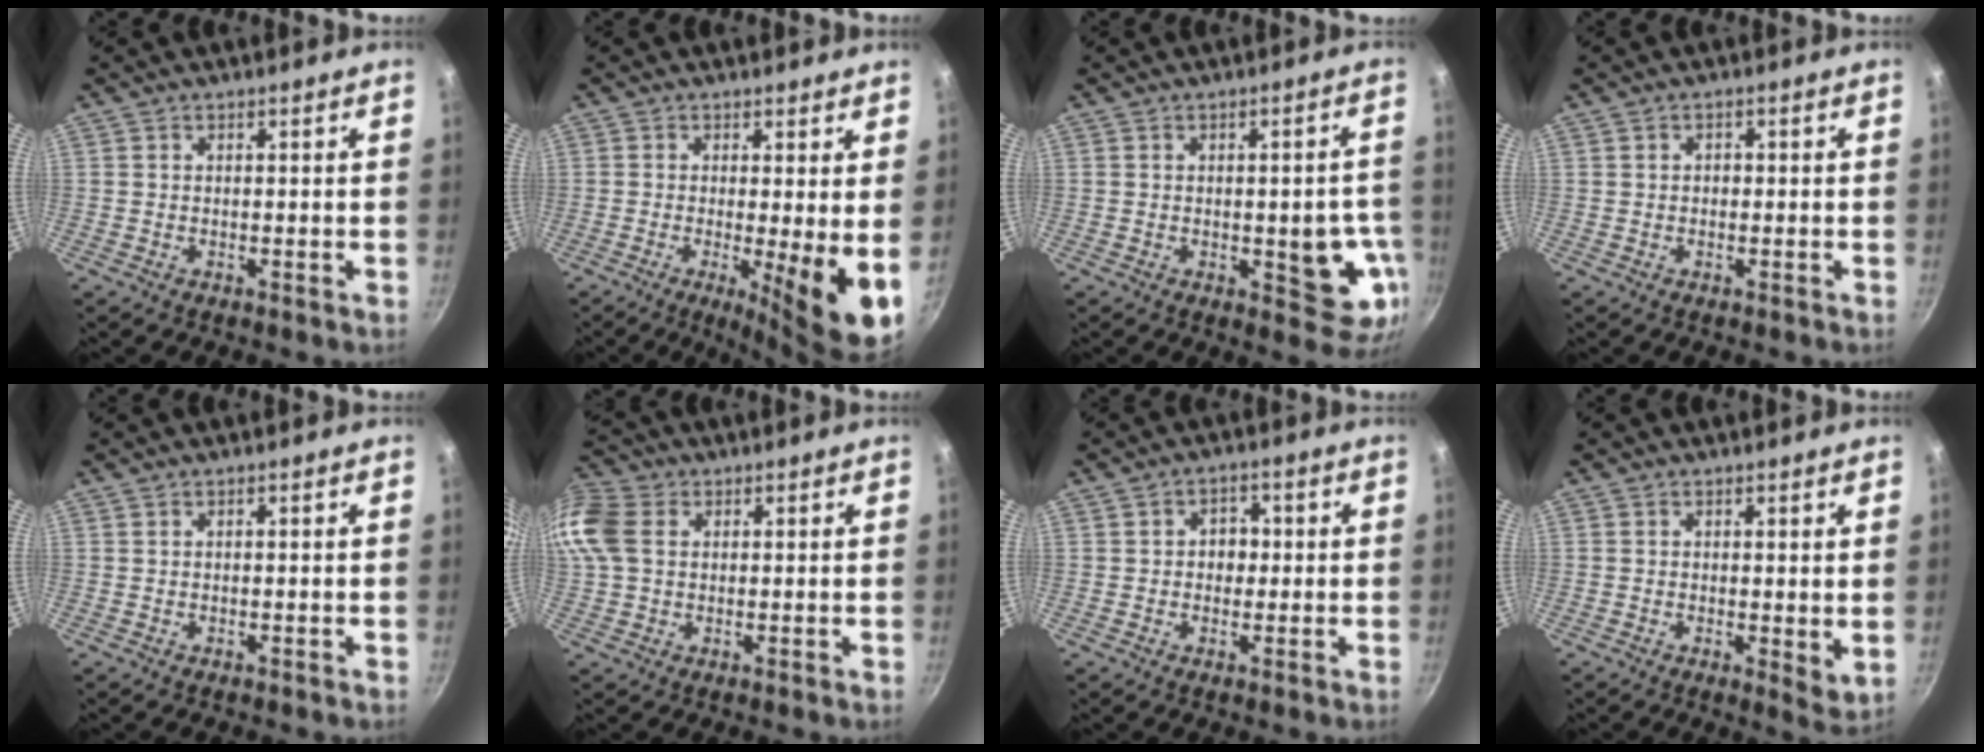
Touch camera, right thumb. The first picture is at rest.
{"total": 9.9, "force": [-1.0, 1.7, 9.7], "torque": [-0.136, -0.023, -0.014]}
{"total": 10.4, "force": [-2.0, 4.6, 9.1], "torque": [-0.067, 0.004, -0.022]}
{"total": 1.1, "force": [-0.1, 1.0, 0.6], "torque": [-0.005, 0.004, -0.003]}
{"total": 0.0}
{"total": 9.7, "force": [1.8, 7.3, 6.2], "torque": [-0.129, 0.013, 0.021]}
{"total": 3.9, "force": [0.0, 3.2, 2.1], "torque": [-0.004, 0.006, -0.003]}
{"total": 3.9, "force": [0.5, 1.8, 3.5], "torque": [-0.051, -0.011, 0.008]}